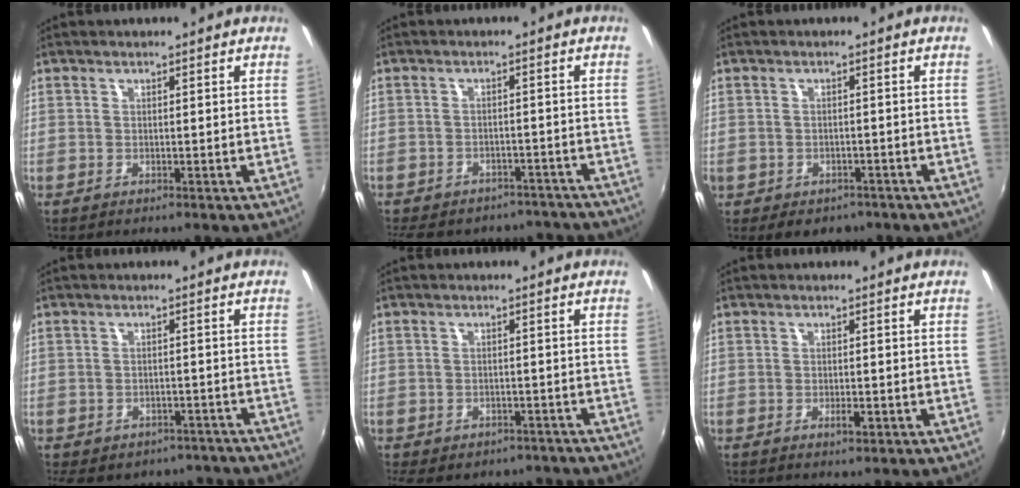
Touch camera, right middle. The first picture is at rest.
{"total": 16.8, "force": [-14.2, 7.0, 5.6], "torque": [-0.134, 0.011, -0.172]}
{"total": 5.7, "force": [-3.4, 4.1, 2.2], "torque": [-0.054, -0.013, -0.041]}
{"total": 14.3, "force": [-11.6, 6.7, 5.0], "torque": [-0.117, 0.003, -0.133]}
{"total": 11.5, "force": [-9.2, 5.3, 4.3], "torque": [-0.108, -0.005, -0.115]}
{"total": 1.4, "force": [-0.9, 0.4, 1.1], "torque": [-0.021, 0.000, -0.014]}